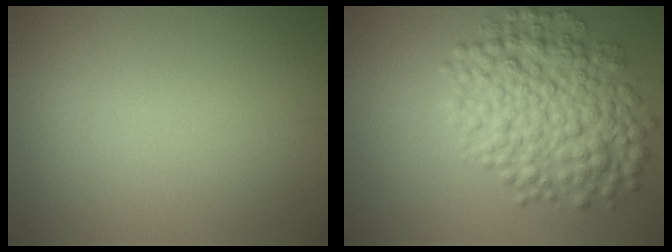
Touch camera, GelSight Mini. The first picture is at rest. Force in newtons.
{"total": 7.4, "press": 7.4, "slide": 0.1}